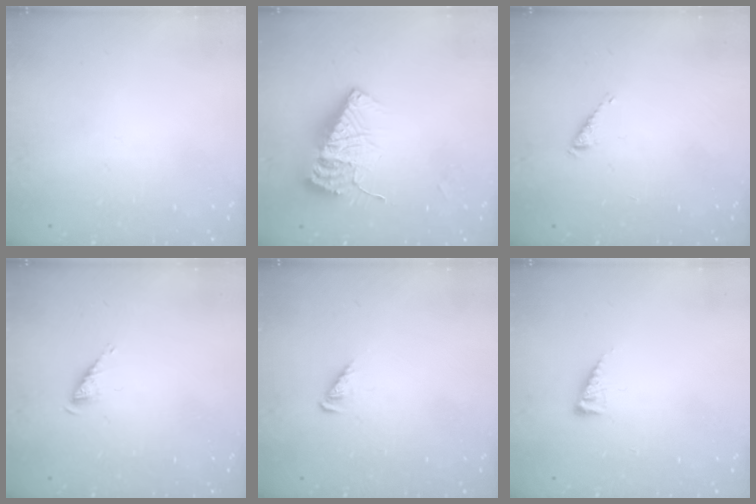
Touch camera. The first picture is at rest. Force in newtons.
{"total": 12.1, "press": 12.0, "slide": 1.3}
{"total": 2.8, "press": 2.8, "slide": 0.4}
{"total": 2.7, "press": 2.7, "slide": 0.4}
{"total": 3.4, "press": 3.3, "slide": 0.6}
{"total": 3.8, "press": 3.8, "slide": 0.5}